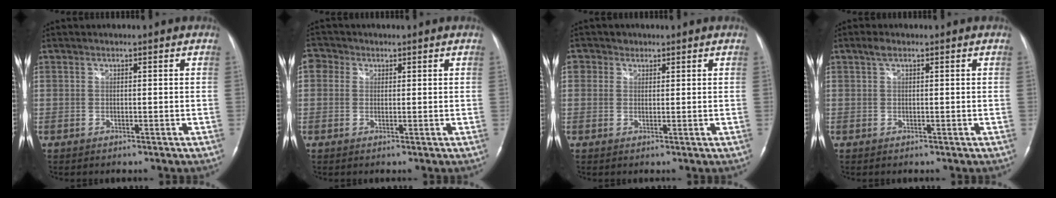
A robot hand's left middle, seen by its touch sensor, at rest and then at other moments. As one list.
[{"total": 2.7, "force": [0.9, 2.4, 0.9], "torque": [-0.017, 0.013, 0.014]}, {"total": 2.2, "force": [1.1, 1.9, 0.2], "torque": [0.003, 0.003, 0.013]}, {"total": 0.7, "force": [0.3, 0.3, 0.5], "torque": [-0.008, 0.007, 0.004]}]